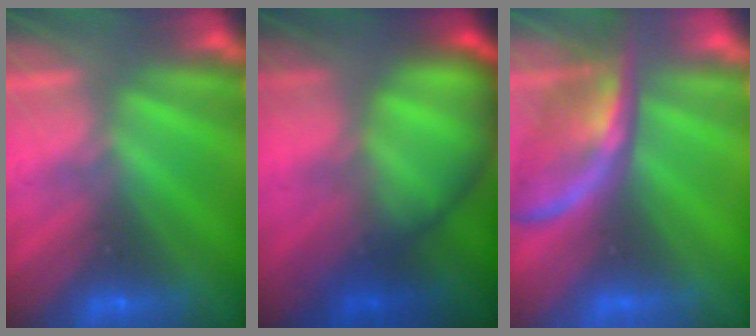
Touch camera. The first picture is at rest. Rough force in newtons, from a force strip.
{"total": 7.5}
{"total": 2.3}